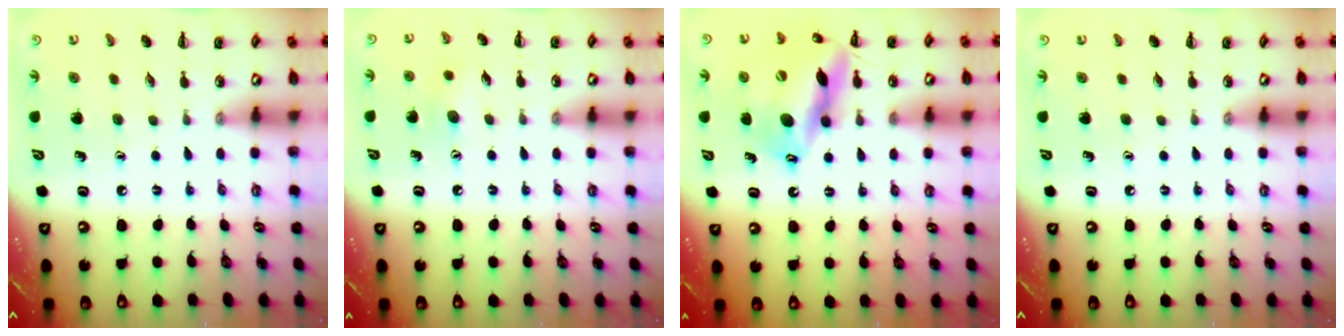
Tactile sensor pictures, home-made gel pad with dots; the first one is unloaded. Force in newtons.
{"total": 5.5, "press": 5.3, "slide": 1.4}
{"total": 16.5, "press": 16.2, "slide": 3.5}
{"total": 0.0}